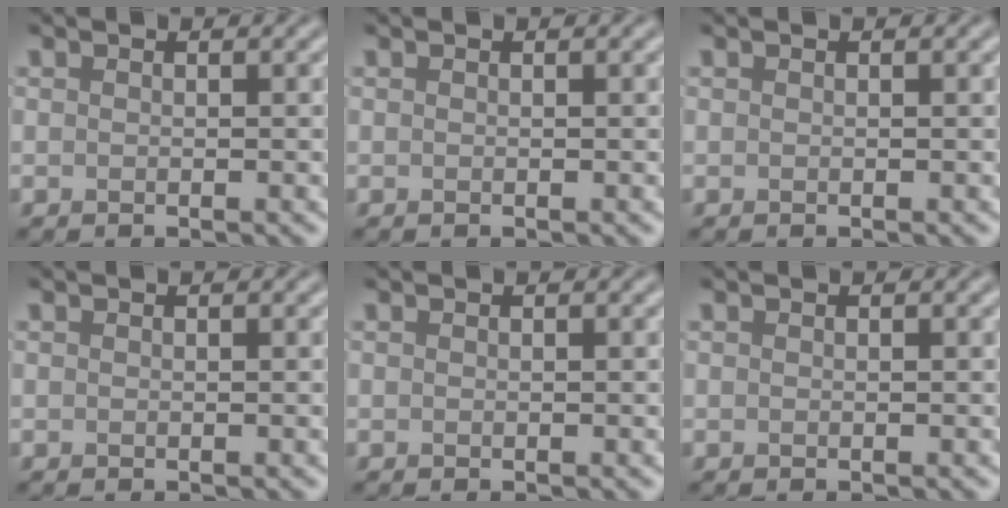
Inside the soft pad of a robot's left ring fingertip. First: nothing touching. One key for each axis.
{"total": 0.0}
{"total": 0.0}
{"total": 0.0}
{"total": 0.0}
{"total": 0.0}